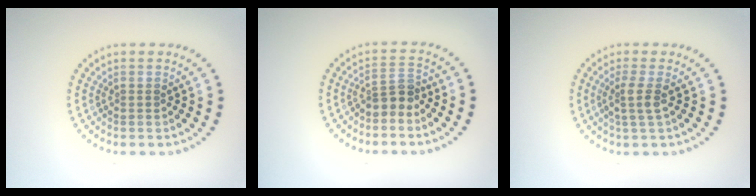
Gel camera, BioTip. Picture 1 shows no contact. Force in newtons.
{"total": 2.3, "press": 1.9, "slide": 1.4}
{"total": 1.8, "press": 1.4, "slide": 1.1}